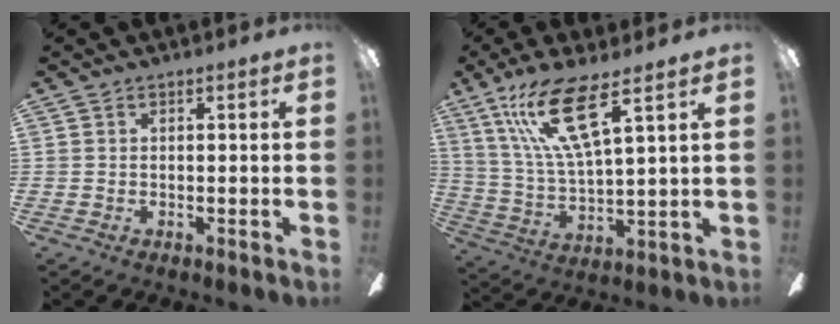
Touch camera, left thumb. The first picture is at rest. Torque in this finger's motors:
{"motor_torque": [0.99, 0.90, 1.69, -0.99, 0.14]}